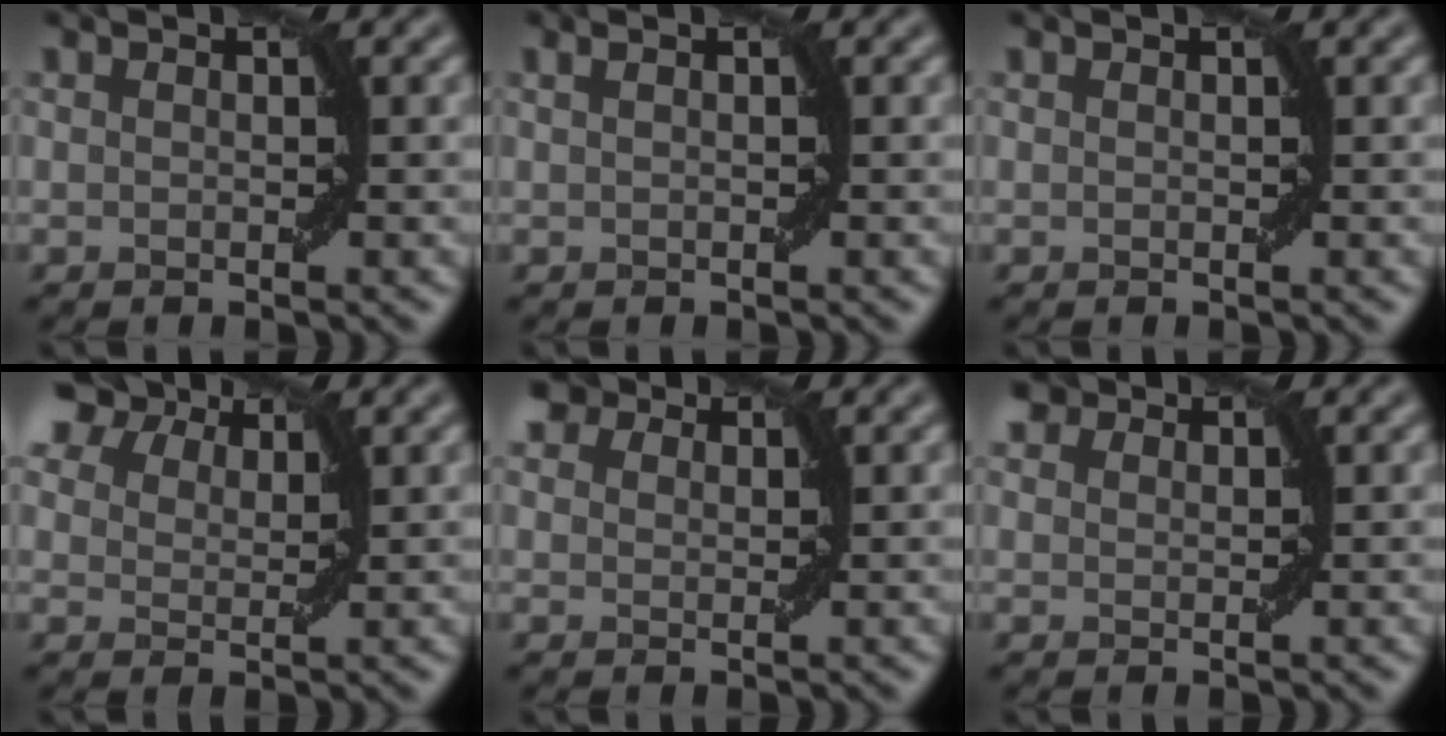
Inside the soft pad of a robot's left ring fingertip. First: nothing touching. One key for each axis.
{"total": 0.9, "fx": 0.3, "fy": 0.2, "fz": 0.8, "tx": -0.015, "ty": 0.005, "tz": 0.004}
{"total": 0.0}
{"total": 7.2, "fx": 5.8, "fy": 3.3, "fz": 2.8, "tx": -0.073, "ty": 0.006, "tz": 0.099}
{"total": 3.3, "fx": 2.6, "fy": 1.5, "fz": 1.2, "tx": -0.027, "ty": 0.005, "tz": 0.046}
{"total": 1.8, "fx": 1.6, "fy": 0.8, "fz": 0.4, "tx": -0.008, "ty": 0.005, "tz": 0.030}